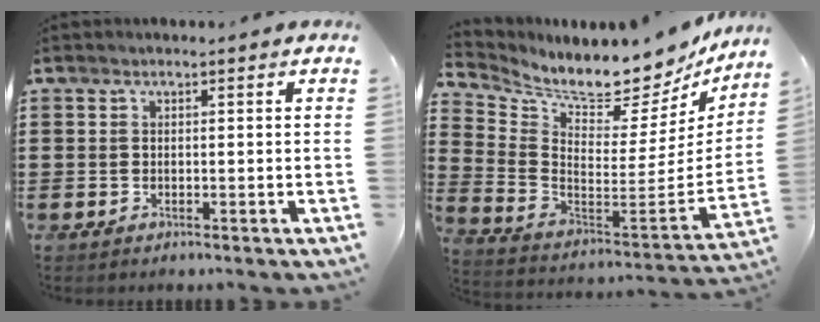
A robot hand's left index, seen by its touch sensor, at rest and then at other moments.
{"total": 7.8, "force": [7.5, 0.5, 2.1], "torque": [-0.060, -0.090, 0.118]}